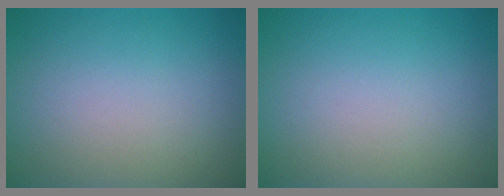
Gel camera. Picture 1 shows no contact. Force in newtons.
{"total": 0.0}